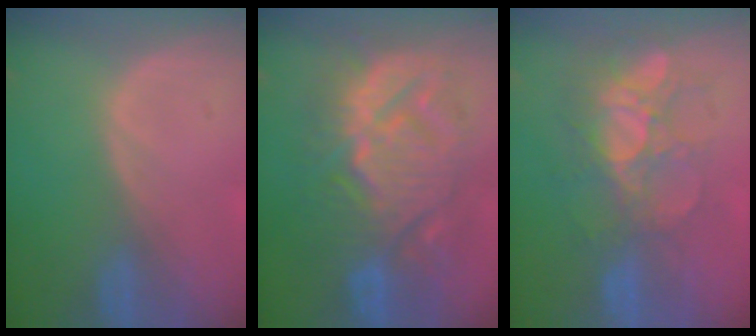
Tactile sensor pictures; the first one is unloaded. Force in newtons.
{"total": 13.9, "press": 13.8, "slide": 1.4}
{"total": 9.8, "press": 8.5, "slide": 4.8}